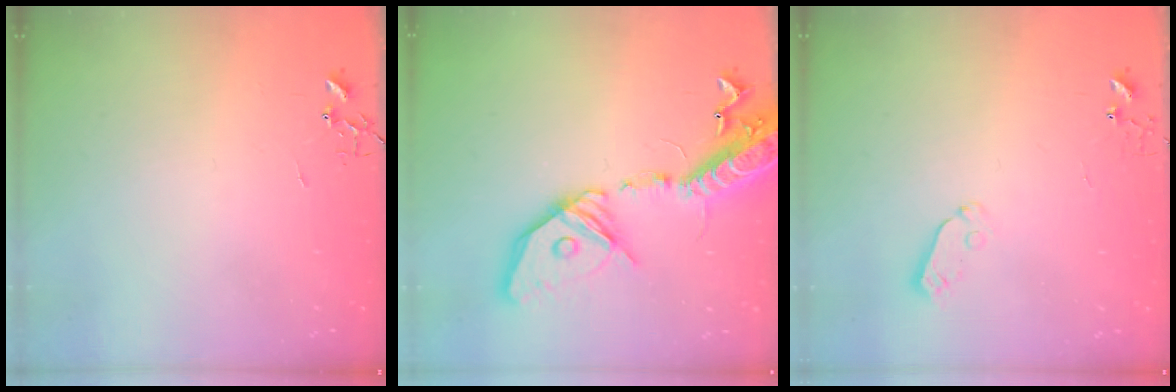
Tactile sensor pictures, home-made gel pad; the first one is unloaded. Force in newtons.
{"total": 25.2, "press": 24.7, "slide": 4.9}
{"total": 5.0, "press": 5.0, "slide": 0.4}